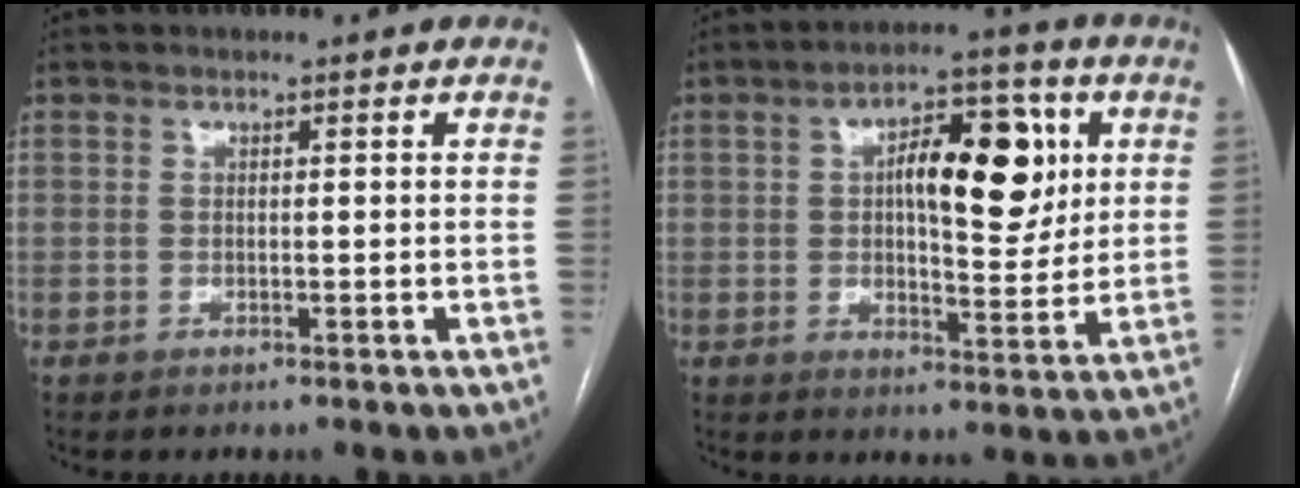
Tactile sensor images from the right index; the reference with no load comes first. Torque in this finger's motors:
{"motor_torque": [0.67, 0.39, 0.29, 0.14]}